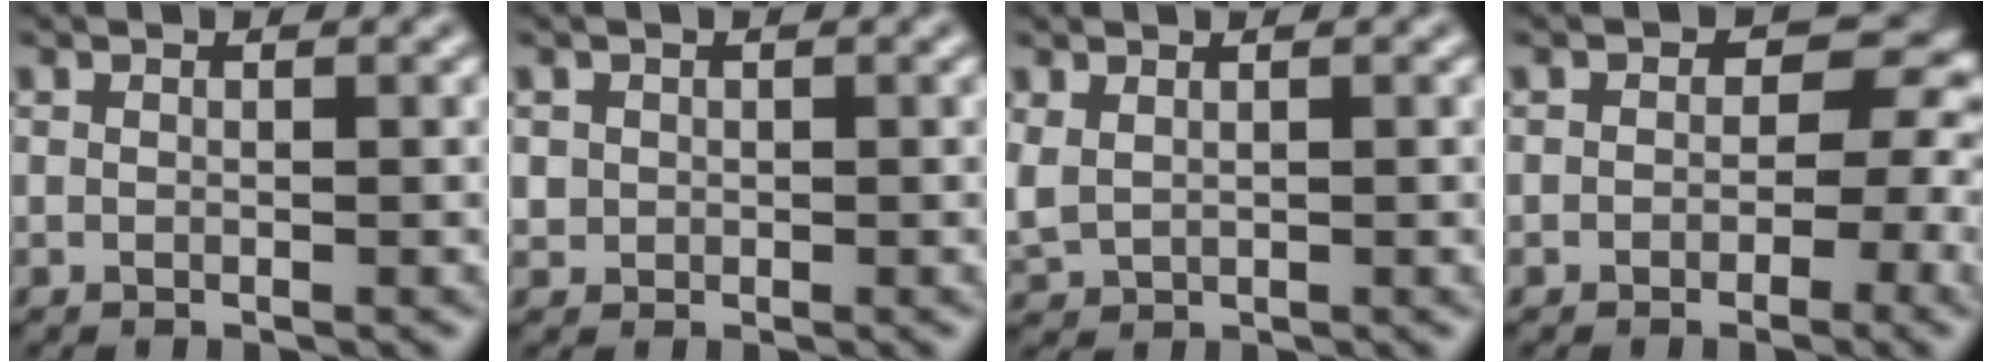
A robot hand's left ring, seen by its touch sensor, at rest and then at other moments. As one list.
[{"total": 0.6, "force": [0.1, 0.6, -0.2], "torque": [0.004, 0.001, 0.011]}, {"total": 1.9, "force": [0.5, 1.2, 1.3], "torque": [-0.044, 0.004, 0.023]}, {"total": 6.9, "force": [-0.2, 5.0, 4.8], "torque": [-0.027, 0.016, -0.013]}]